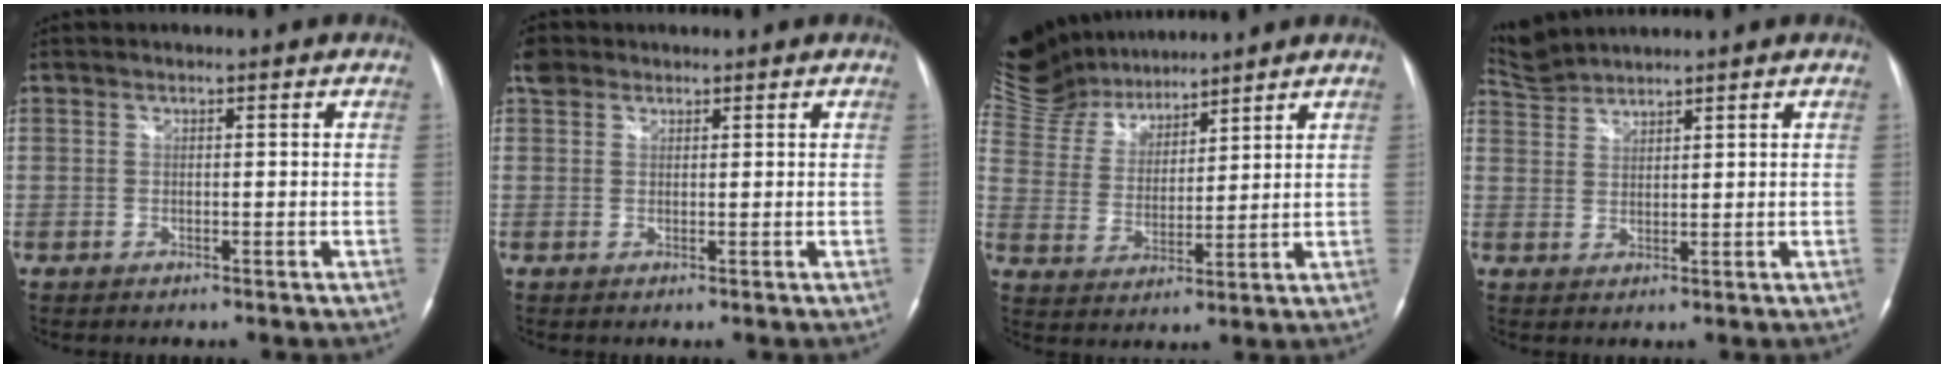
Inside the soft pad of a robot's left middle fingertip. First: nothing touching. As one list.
[{"total": 2.7, "force": [1.7, 1.9, 0.7], "torque": [-0.018, 0.020, 0.031]}, {"total": 13.8, "force": [12.8, 4.4, 2.8], "torque": [-0.075, 0.030, 0.250]}, {"total": 4.5, "force": [4.4, -0.2, -0.5], "torque": [-0.006, 0.016, 0.096]}]